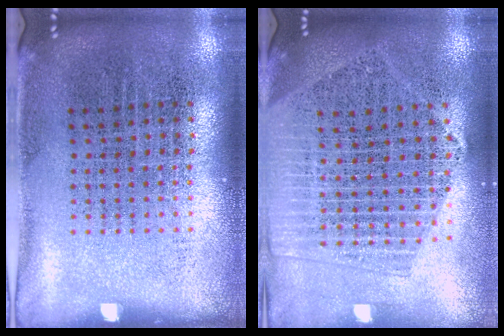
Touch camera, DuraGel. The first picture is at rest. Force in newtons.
{"total": 2.1, "press": 1.9, "slide": 0.9}